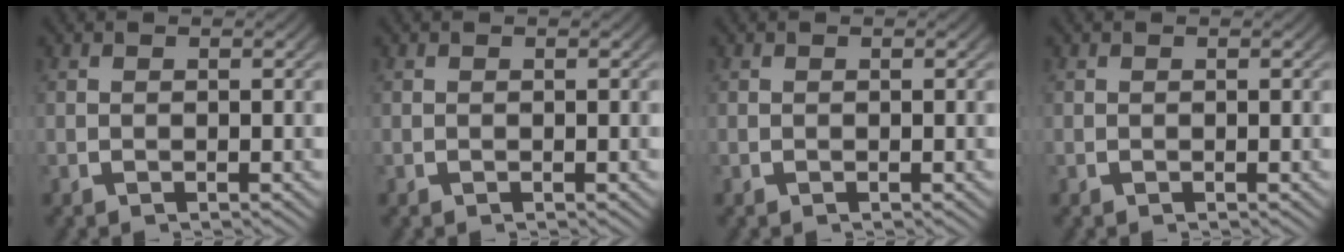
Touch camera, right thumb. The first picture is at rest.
{"total": 0.0}
{"total": 0.0}
{"total": 0.0}